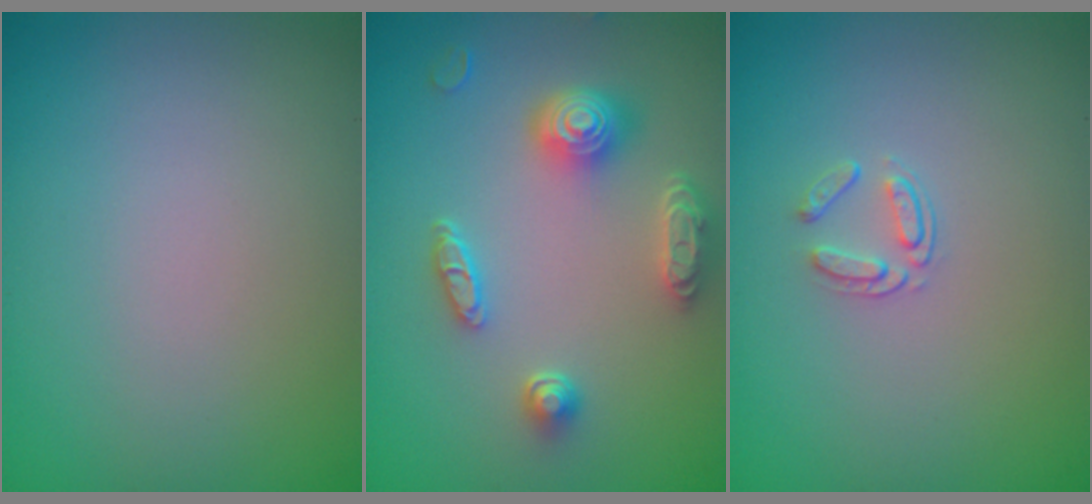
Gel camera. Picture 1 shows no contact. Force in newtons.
{"total": 4.8, "press": 3.9, "slide": 2.8}
{"total": 1.4, "press": 0.9, "slide": 1.1}